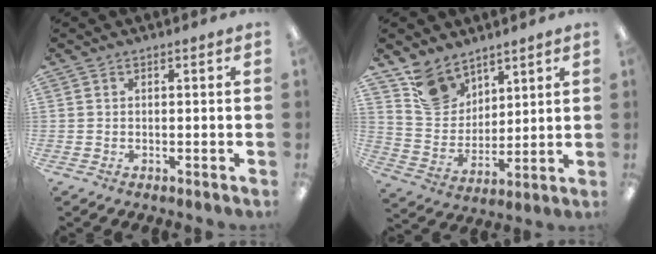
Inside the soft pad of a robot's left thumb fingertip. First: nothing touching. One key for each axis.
{"total": 11.9, "fx": 8.4, "fy": 7.8, "fz": 3.2, "tx": -0.074, "ty": -0.047, "tz": 0.167}